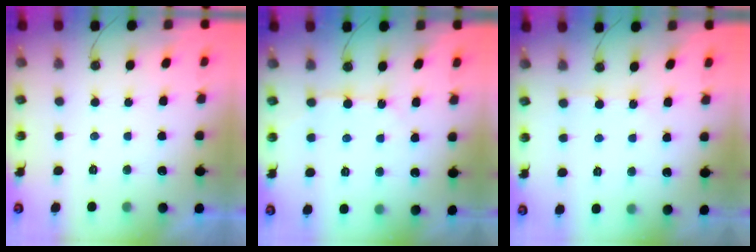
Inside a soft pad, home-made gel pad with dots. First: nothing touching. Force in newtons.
{"total": 6.8, "press": 6.8, "slide": 0.6}
{"total": 2.9, "press": 2.9, "slide": 0.4}